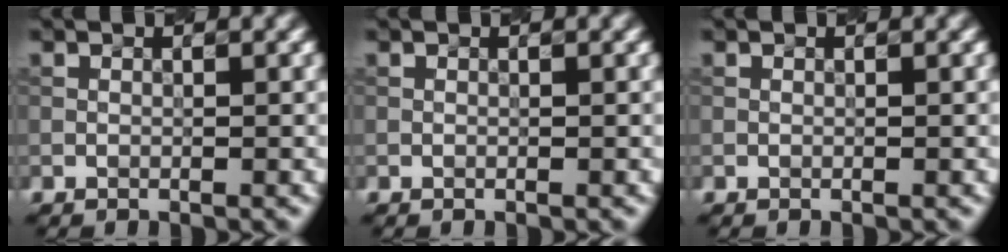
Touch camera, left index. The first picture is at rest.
{"total": 0.0}
{"total": 0.0}